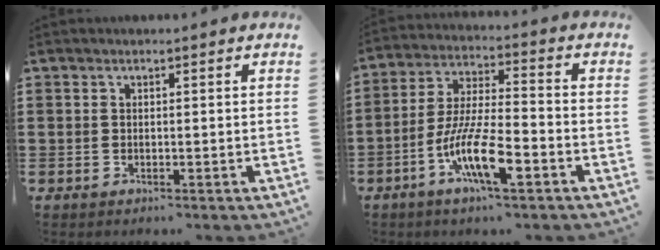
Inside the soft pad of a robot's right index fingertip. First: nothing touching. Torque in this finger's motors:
{"motor_torque": [1.11, 1.03, 0.93, 0.08]}